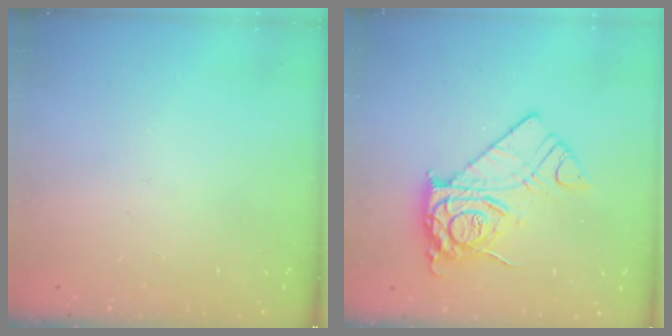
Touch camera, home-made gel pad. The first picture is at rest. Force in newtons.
{"total": 11.5, "press": 11.5, "slide": 1.2}